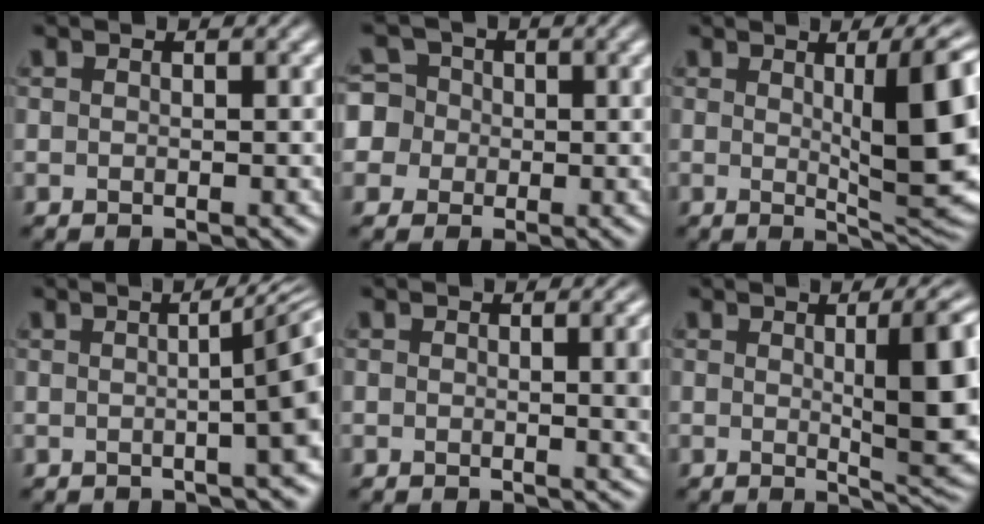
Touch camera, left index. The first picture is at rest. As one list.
[{"total": 6.1, "force": [0.2, 5.9, 1.7], "torque": [-0.030, 0.039, -0.017]}, {"total": 10.9, "force": [1.7, 2.5, 10.5], "torque": [-0.128, -0.004, 0.030]}, {"total": 7.5, "force": [-0.1, 2.2, 7.1], "torque": [-0.048, 0.016, -0.008]}, {"total": 3.4, "force": [0.2, 1.0, 3.2], "torque": [-0.035, 0.001, 0.000]}, {"total": 10.0, "force": [1.1, 2.6, 9.5], "torque": [-0.107, 0.001, 0.021]}]